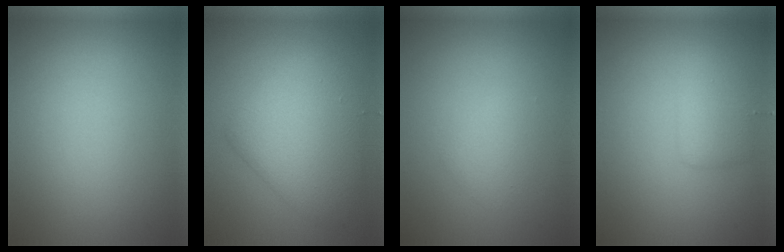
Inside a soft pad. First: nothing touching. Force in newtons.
{"total": 5.4, "press": 5.4, "slide": 0.2}
{"total": 1.4, "press": 1.4, "slide": 0.1}
{"total": 2.1, "press": 2.1, "slide": 0.2}